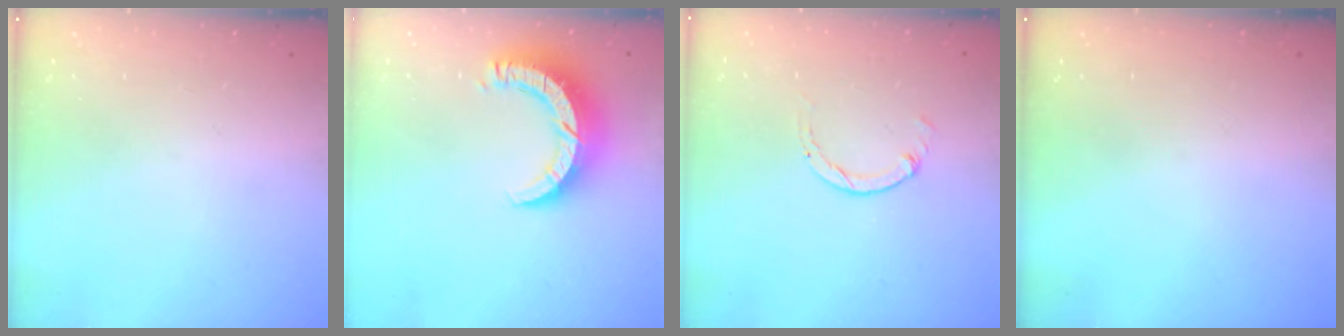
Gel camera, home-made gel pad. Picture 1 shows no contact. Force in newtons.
{"total": 10.3, "press": 10.2, "slide": 1.0}
{"total": 0.0}
{"total": 0.0}